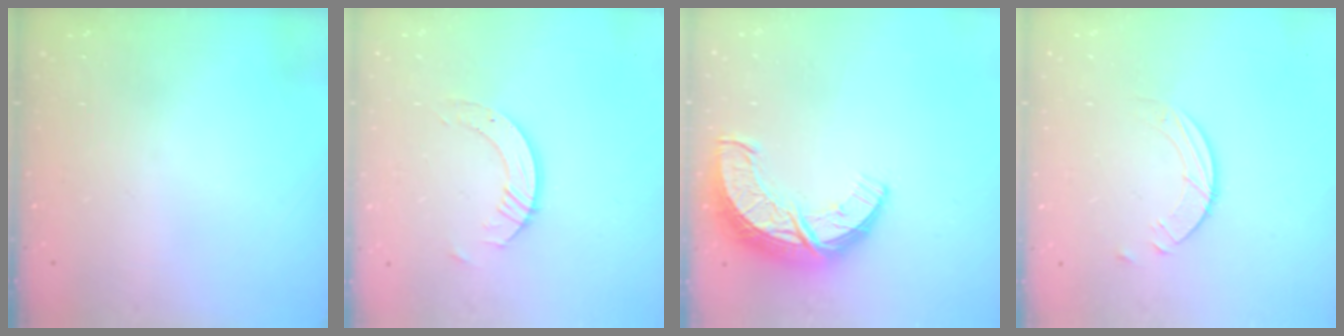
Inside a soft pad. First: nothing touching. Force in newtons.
{"total": 6.5, "press": 6.4, "slide": 0.7}
{"total": 11.9, "press": 11.9, "slide": 0.8}
{"total": 3.8, "press": 3.7, "slide": 0.4}